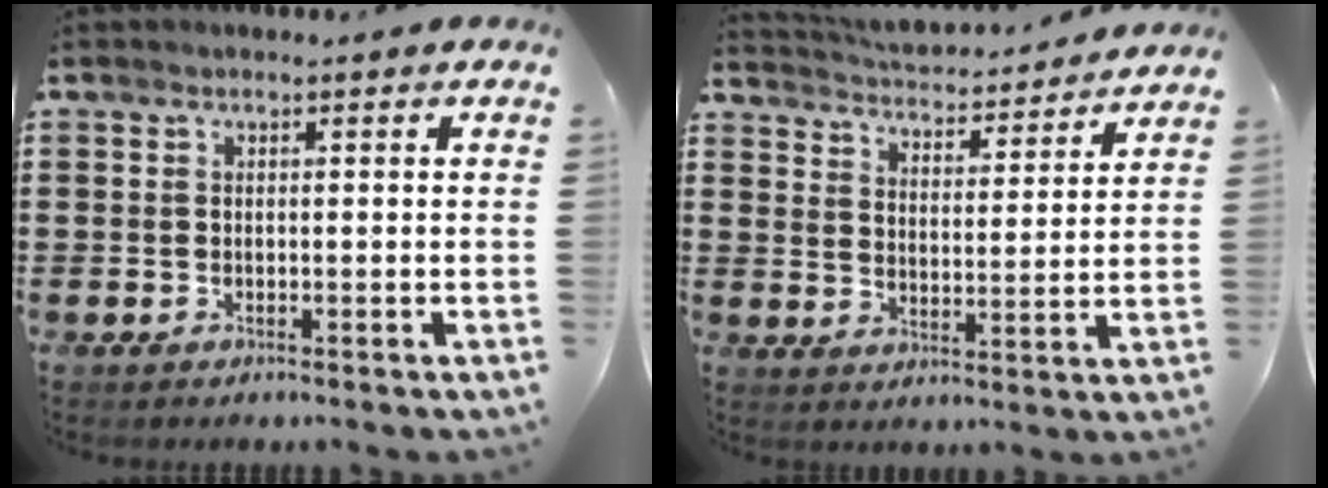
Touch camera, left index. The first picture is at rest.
{"total": 3.5, "force": [3.5, -0.1, -0.1], "torque": [-0.020, -0.034, 0.052]}